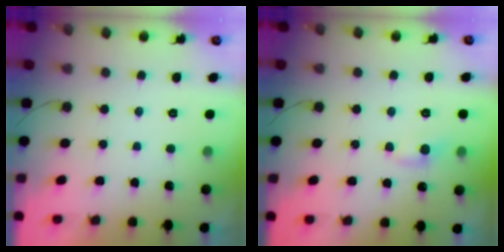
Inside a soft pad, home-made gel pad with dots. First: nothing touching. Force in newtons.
{"total": 4.6, "press": 4.6, "slide": 0.6}